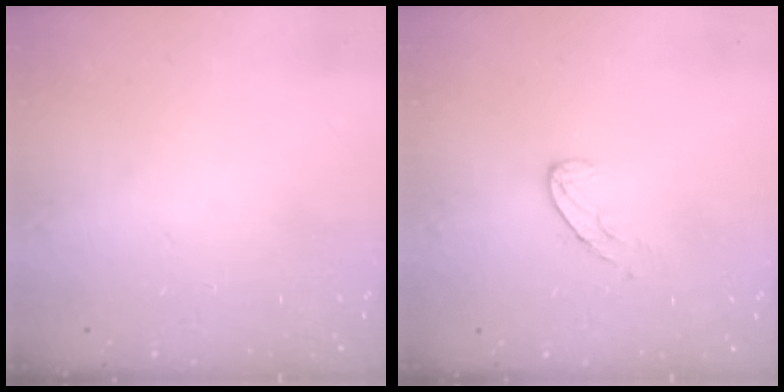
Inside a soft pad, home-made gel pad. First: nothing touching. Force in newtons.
{"total": 5.8, "press": 5.8, "slide": 0.4}